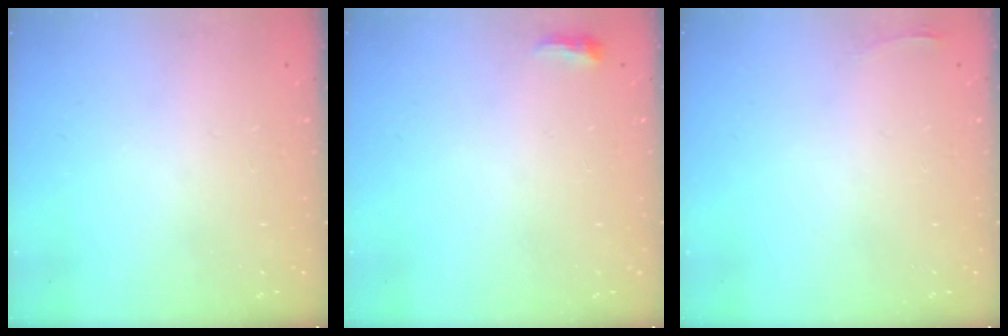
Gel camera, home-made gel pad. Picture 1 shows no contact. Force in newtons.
{"total": 3.4, "press": 3.3, "slide": 0.8}
{"total": 3.1, "press": 2.7, "slide": 1.5}